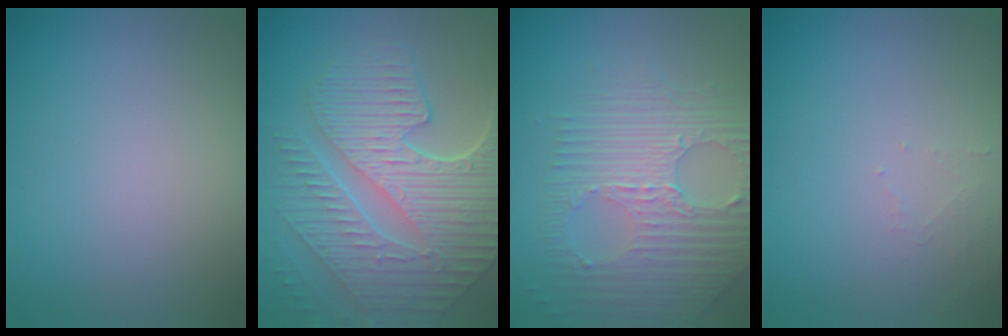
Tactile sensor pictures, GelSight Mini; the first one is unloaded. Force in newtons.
{"total": 9.8, "press": 6.5, "slide": 7.3}
{"total": 7.1, "press": 4.8, "slide": 5.2}
{"total": 1.0, "press": 1.0, "slide": 0.2}